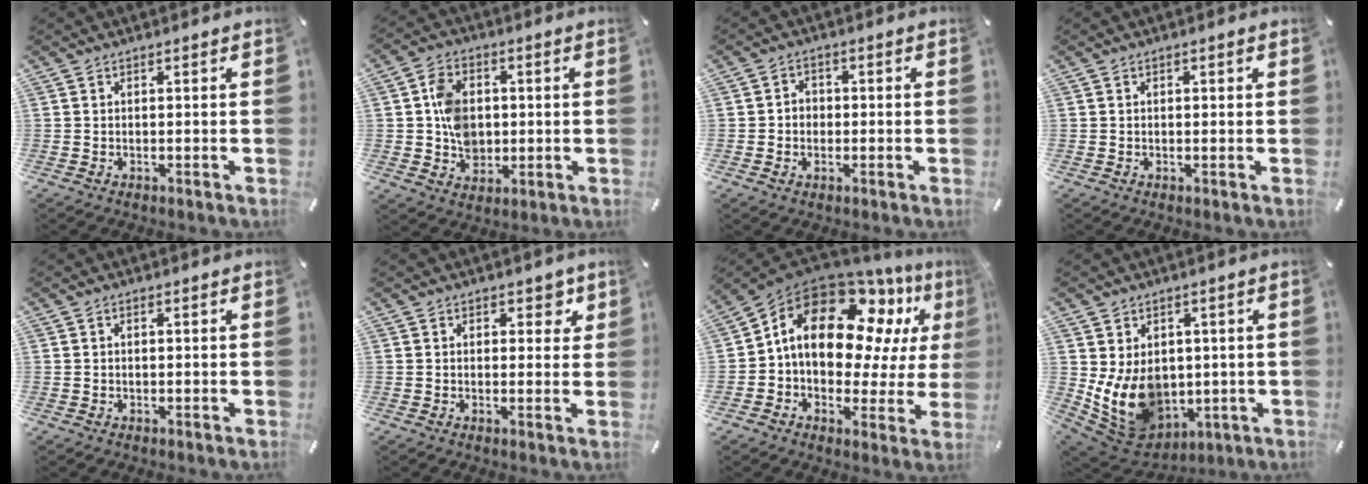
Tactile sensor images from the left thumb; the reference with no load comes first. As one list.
[{"total": 9.0, "force": [0.2, 7.6, 4.9], "torque": [-0.089, 0.010, 0.007]}, {"total": 3.4, "force": [-1.0, 3.0, 1.4], "torque": [-0.018, 0.007, -0.022]}, {"total": 0.9, "force": [0.2, 0.5, 0.7], "torque": [-0.015, 0.005, 0.002]}, {"total": 0.8, "force": [0.0, 0.6, 0.5], "torque": [-0.011, 0.004, -0.001]}, {"total": 3.9, "force": [1.8, 2.7, 2.2], "torque": [-0.002, -0.008, 0.020]}, {"total": 19.2, "force": [8.0, 12.4, 12.2], "torque": [-0.223, -0.050, 0.136]}, {"total": 12.2, "force": [0.3, 10.3, 6.5], "torque": [-0.138, -0.022, 0.014]}]